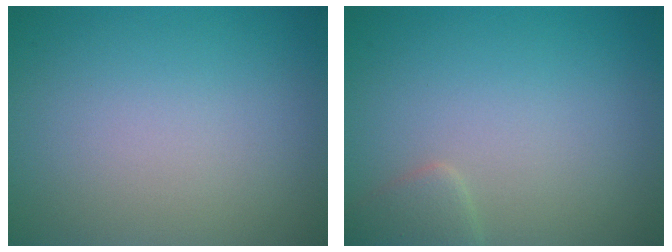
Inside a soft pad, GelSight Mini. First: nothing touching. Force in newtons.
{"total": 1.6, "press": 1.6, "slide": 0.1}